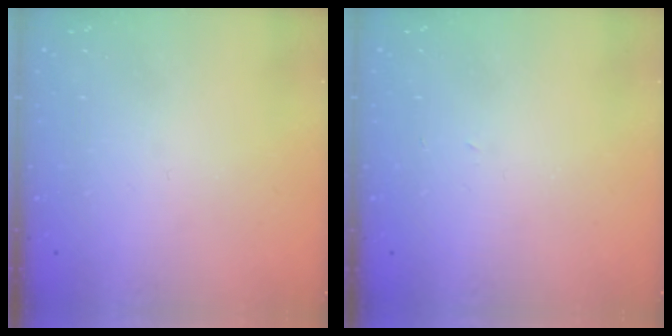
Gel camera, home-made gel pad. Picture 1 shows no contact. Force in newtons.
{"total": 2.0, "press": 2.0, "slide": 0.3}